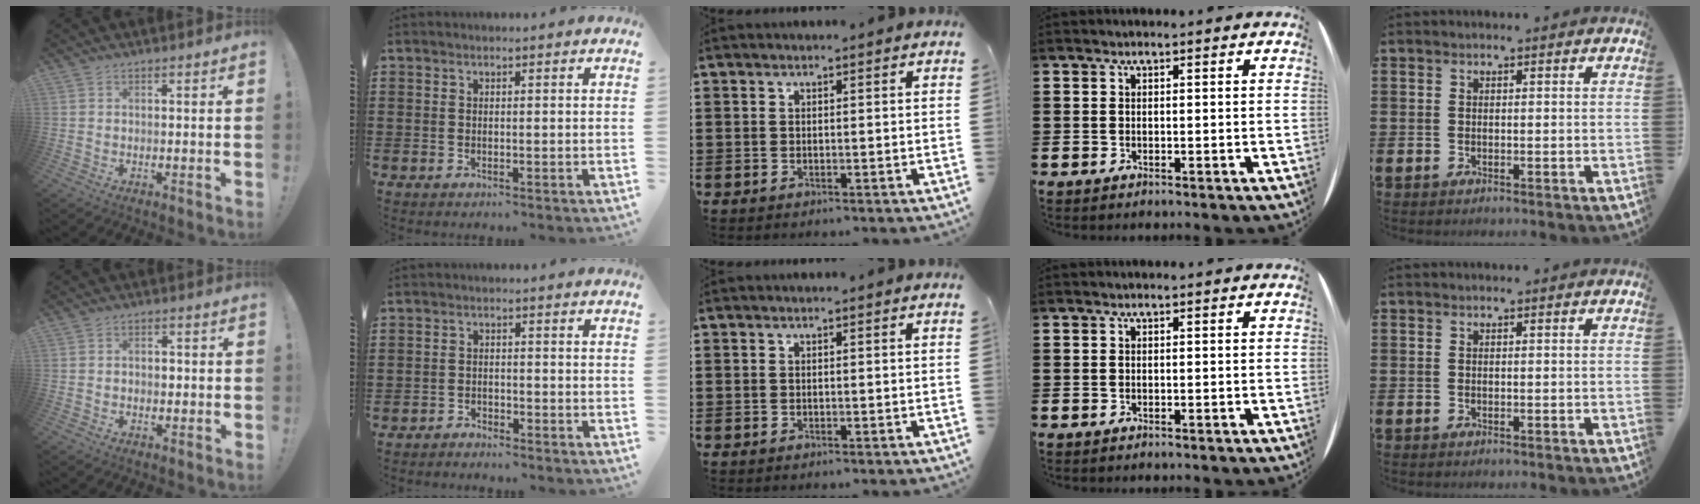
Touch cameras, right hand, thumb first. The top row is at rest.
{"thumb": {"total": 1.5, "force": [-0.5, 1.3, 0.6], "torque": [-0.016, 0.006, -0.009]}, "index": {"total": 1.6, "force": [-1.6, 0.2, 0.0], "torque": [-0.008, 0.001, -0.036]}}